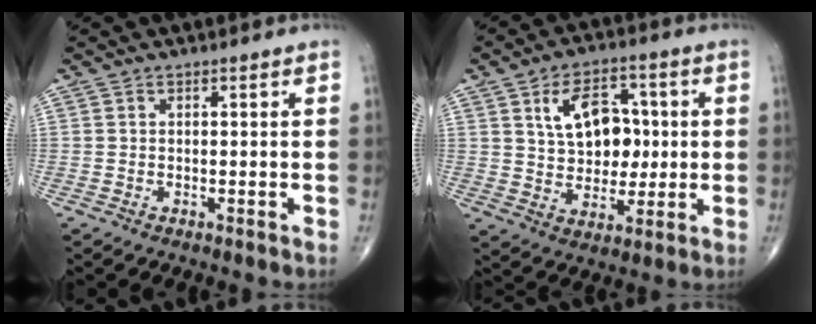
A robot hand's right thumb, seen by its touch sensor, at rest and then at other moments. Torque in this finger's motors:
{"motor_torque": [1.18, 2.67, 0.21, 0.09, 0.05]}